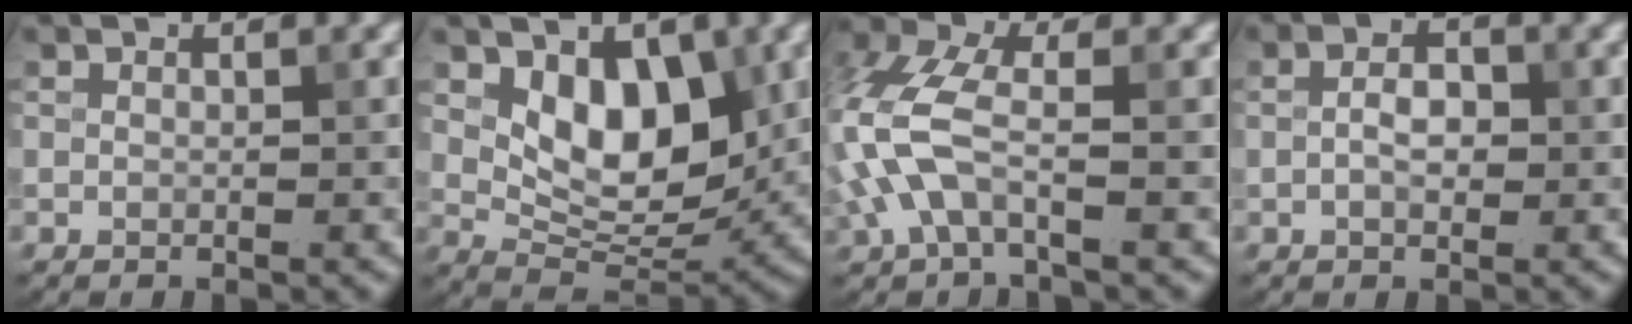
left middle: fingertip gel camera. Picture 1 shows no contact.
{"total": 6.5, "force": [1.9, 3.9, 4.8], "torque": [-0.068, -0.016, 0.033]}
{"total": 5.9, "force": [-1.2, 3.0, 4.9], "torque": [-0.132, 0.013, -0.036]}
{"total": 2.3, "force": [-0.2, 1.4, 1.9], "torque": [-0.037, 0.005, -0.007]}